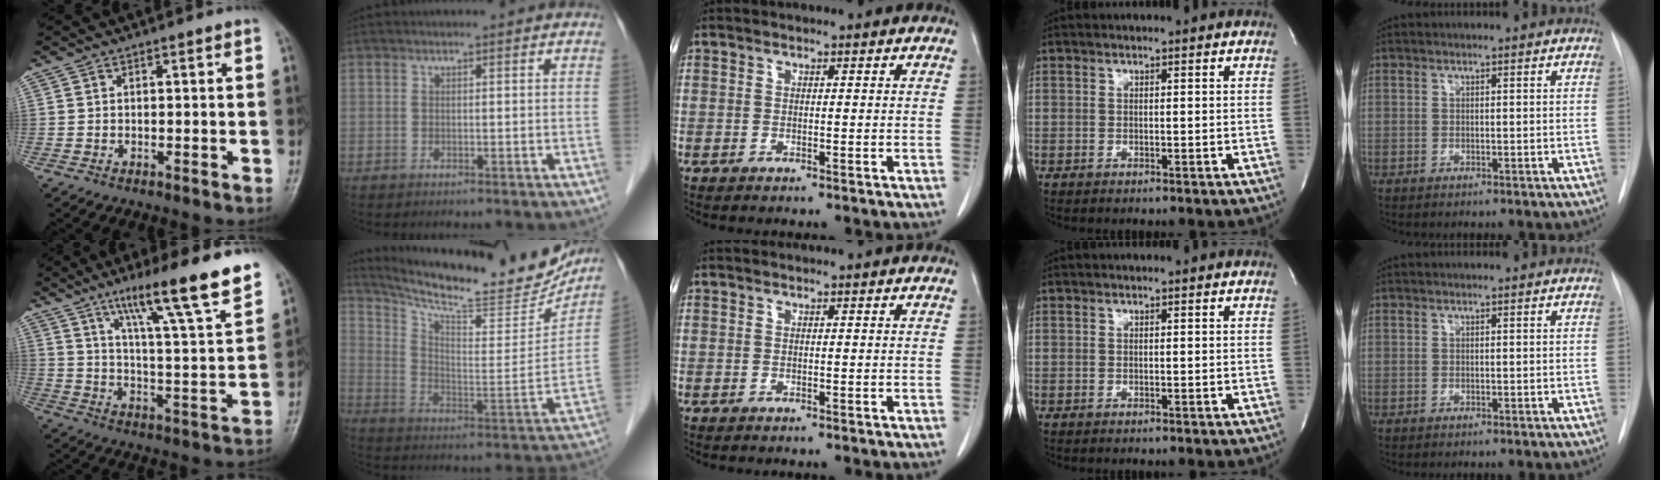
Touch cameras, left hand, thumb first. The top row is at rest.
{"thumb": {"total": 18.5, "force": [12.6, 1.3, 13.5], "torque": [-0.185, -0.062, 0.196]}, "index": {"total": 23.4, "force": [21.3, 3.4, 9.2], "torque": [-0.153, -0.052, 0.303]}}